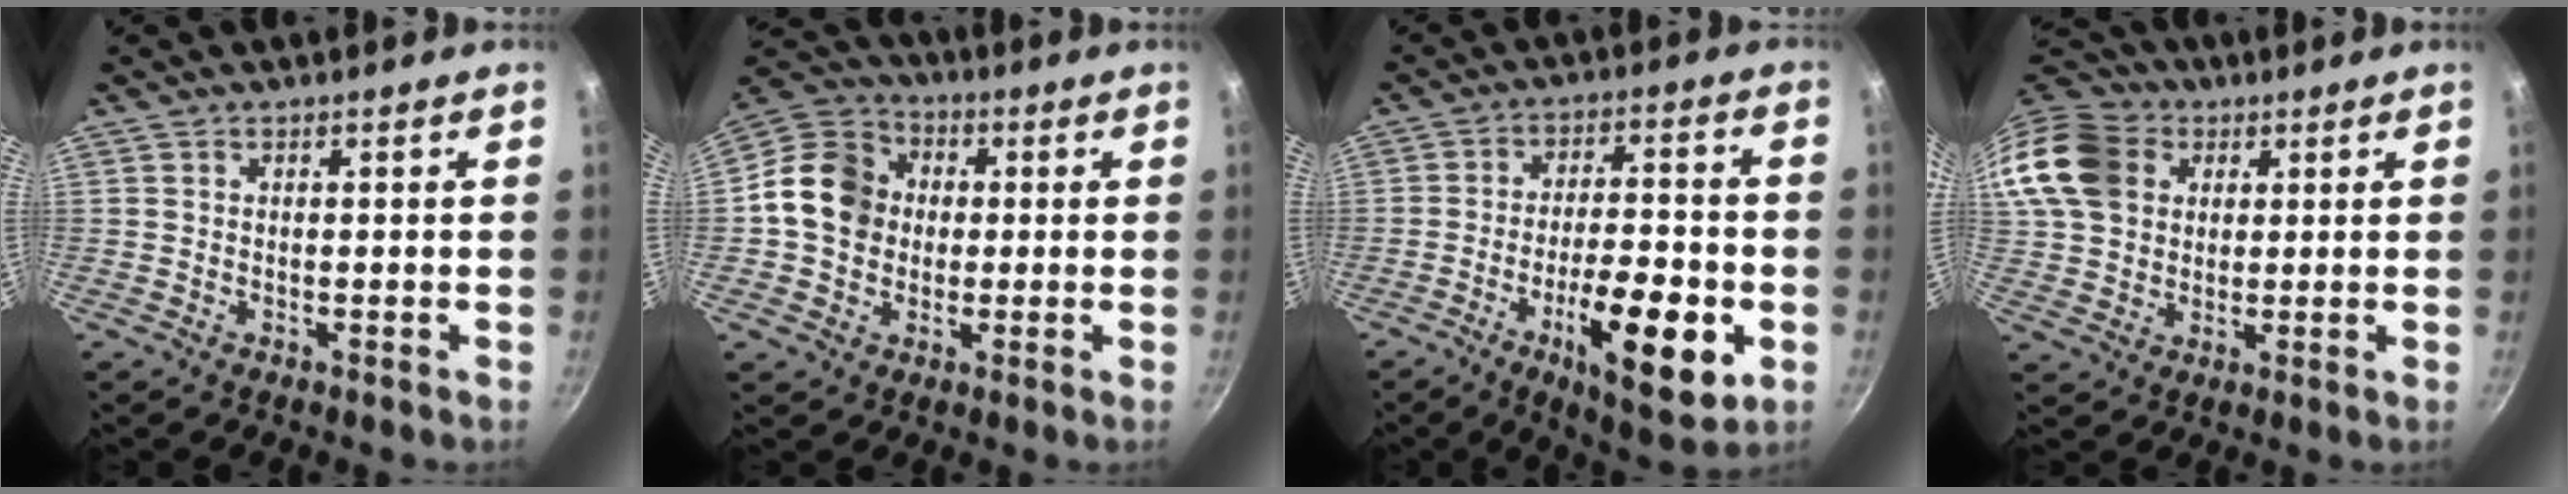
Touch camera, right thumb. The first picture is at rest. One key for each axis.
{"total": 12.5, "fx": 0.1, "fy": 10.8, "fz": 6.4, "tx": -0.084, "ty": 0.025, "tz": -0.018}
{"total": 16.5, "fx": -5.6, "fy": 5.6, "fz": 14.5, "tx": -0.208, "ty": 0.017, "tz": -0.084}
{"total": 18.6, "fx": 5.7, "fy": 14.8, "fz": 9.7, "tx": -0.214, "ty": 0.023, "tz": 0.100}